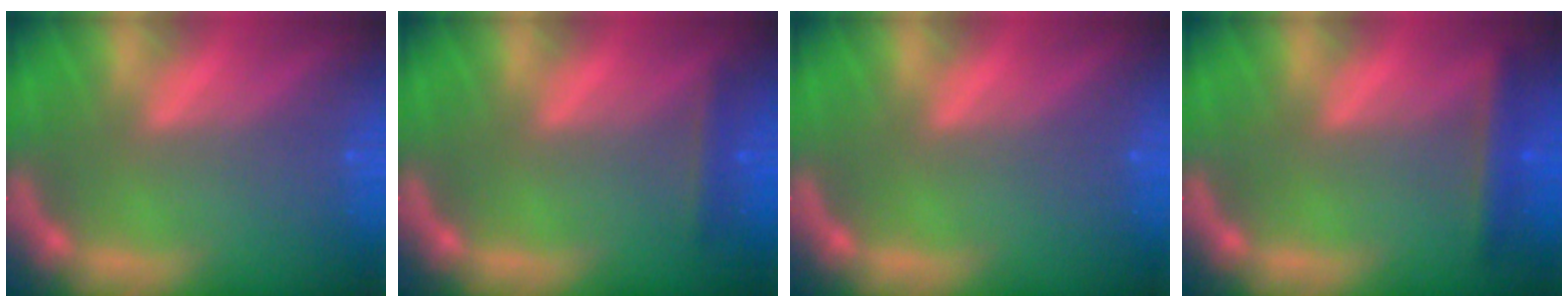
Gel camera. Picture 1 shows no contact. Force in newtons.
{"total": 1.4}
{"total": 0.0}
{"total": 2.4}